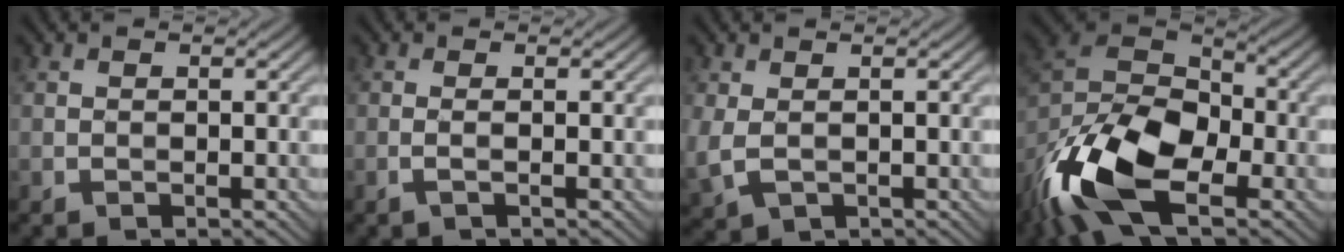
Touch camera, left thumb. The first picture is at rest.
{"total": 1.3, "force": [-0.2, 0.1, 1.2], "torque": [-0.023, 0.005, -0.010]}
{"total": 3.8, "force": [0.1, 2.5, 2.9], "torque": [-0.090, -0.008, 0.003]}
{"total": 16.4, "force": [-8.5, 8.0, 11.6], "torque": [-0.261, -0.023, -0.174]}